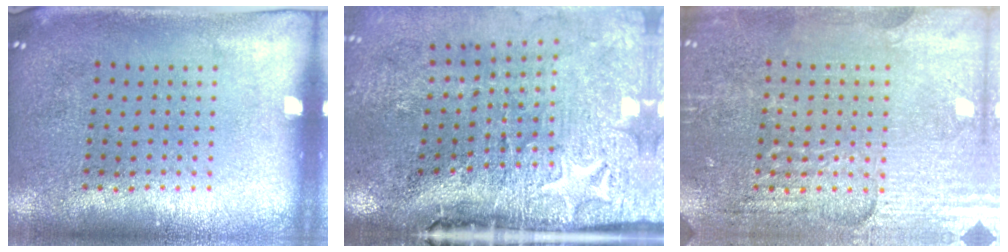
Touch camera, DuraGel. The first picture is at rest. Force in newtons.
{"total": 5.0, "press": 4.0, "slide": 3.1}
{"total": 3.7, "press": 3.5, "slide": 1.0}